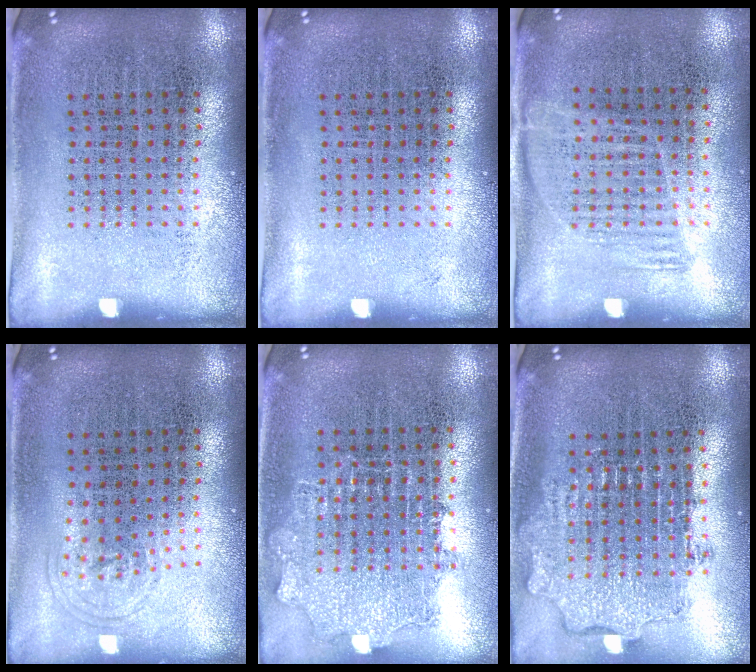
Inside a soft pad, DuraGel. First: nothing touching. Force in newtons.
{"total": 0.0}
{"total": 1.1, "press": 0.9, "slide": 0.6}
{"total": 0.7, "press": 0.5, "slide": 0.5}
{"total": 1.1, "press": 1.1, "slide": 0.3}
{"total": 2.0, "press": 1.5, "slide": 1.3}